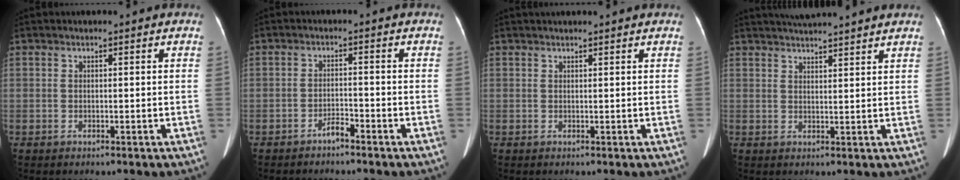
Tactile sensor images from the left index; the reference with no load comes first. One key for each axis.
{"total": 2.0, "fx": -1.8, "fy": 0.2, "fz": 0.8, "tx": -0.014, "ty": 0.001, "tz": -0.032}
{"total": 3.4, "fx": 3.2, "fy": 0.0, "fz": 1.2, "tx": -0.009, "ty": 0.031, "tz": 0.041}
{"total": 7.9, "fx": 7.3, "fy": -0.2, "fz": 3.0, "tx": -0.050, "ty": 0.030, "tz": 0.099}